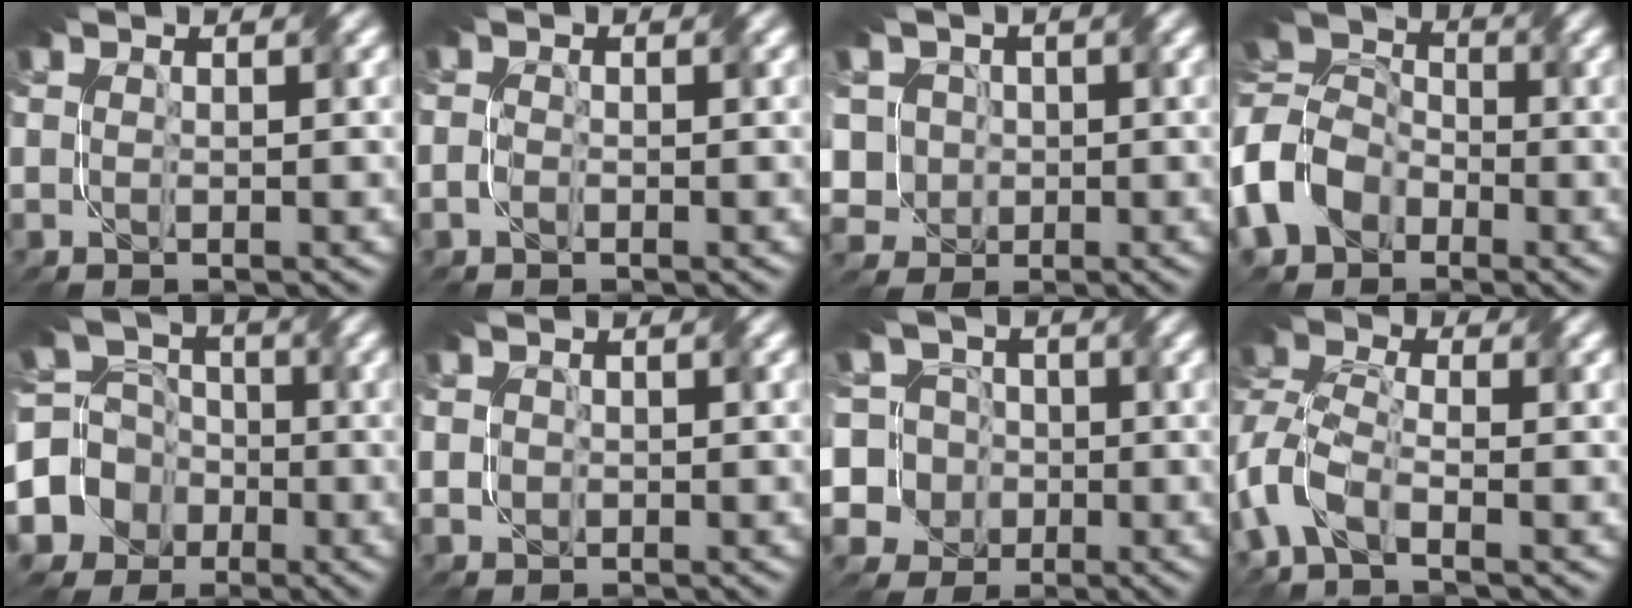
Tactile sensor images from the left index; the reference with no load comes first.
{"total": 0.8, "force": [-0.7, 0.0, 0.1], "torque": [-0.003, 0.002, -0.018]}
{"total": 6.5, "force": [0.7, 5.6, 3.1], "torque": [-0.076, 0.026, -0.026]}
{"total": 7.1, "force": [-2.9, 5.3, 3.6], "torque": [-0.089, 0.016, -0.077]}
{"total": 8.3, "force": [-3.3, 7.2, 2.5], "torque": [-0.073, -0.001, -0.080]}
{"total": 1.1, "force": [0.1, 1.0, 0.3], "torque": [0.002, 0.009, -0.005]}
{"total": 10.6, "force": [-1.0, 10.0, 3.1], "torque": [-0.117, 0.036, -0.043]}
{"total": 4.8, "force": [-2.3, 2.0, 3.7], "torque": [-0.090, 0.013, -0.062]}